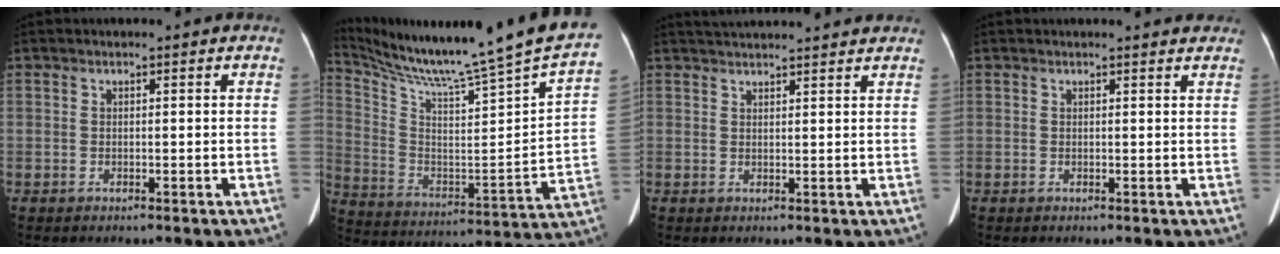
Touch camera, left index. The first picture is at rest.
{"total": 28.4, "force": [24.4, -0.7, 14.5], "torque": [-0.260, -0.096, 0.355]}
{"total": 11.0, "force": [10.3, 0.6, 3.7], "torque": [-0.061, 0.025, 0.134]}
{"total": 5.6, "force": [5.3, 0.9, 1.6], "torque": [-0.016, 0.005, 0.046]}